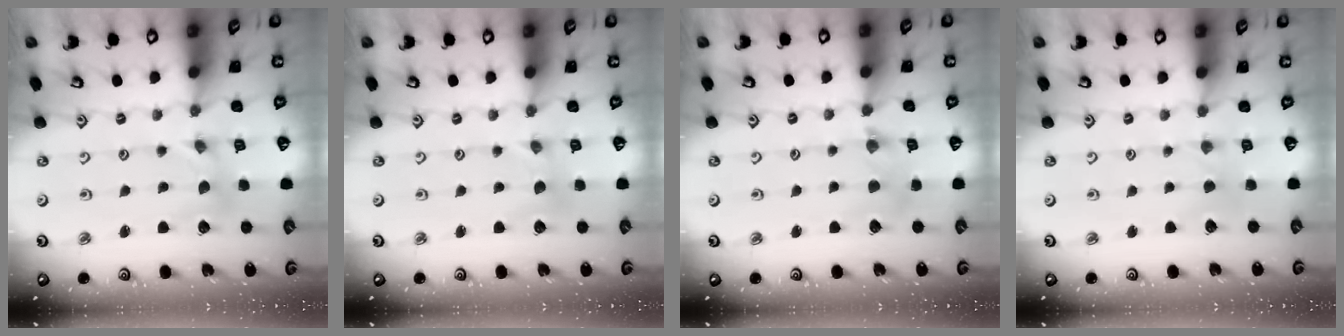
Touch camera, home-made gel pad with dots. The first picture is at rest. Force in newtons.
{"total": 0.8, "press": 0.8, "slide": 0.2}
{"total": 4.0, "press": 4.0, "slide": 0.4}
{"total": 1.4, "press": 1.4, "slide": 0.3}